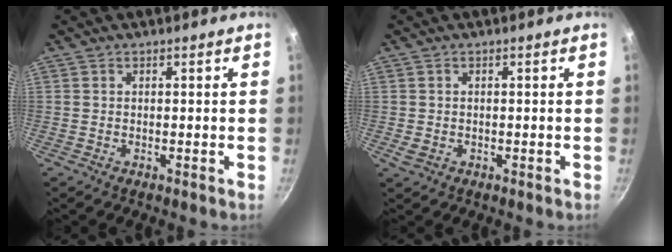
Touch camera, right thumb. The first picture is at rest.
{"total": 1.7, "force": [-0.3, 1.3, 1.0], "torque": [-0.018, -0.001, 0.000]}